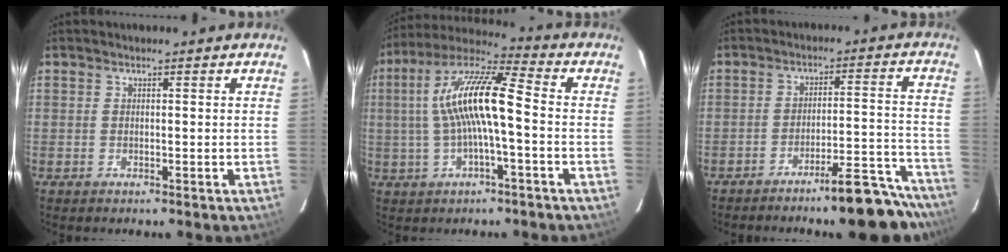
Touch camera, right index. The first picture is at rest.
{"total": 14.0, "force": [-0.2, 2.8, 13.7], "torque": [-0.262, 0.022, -0.009]}
{"total": 13.7, "force": [-12.5, 1.5, 5.4], "torque": [-0.062, 0.030, -0.165]}